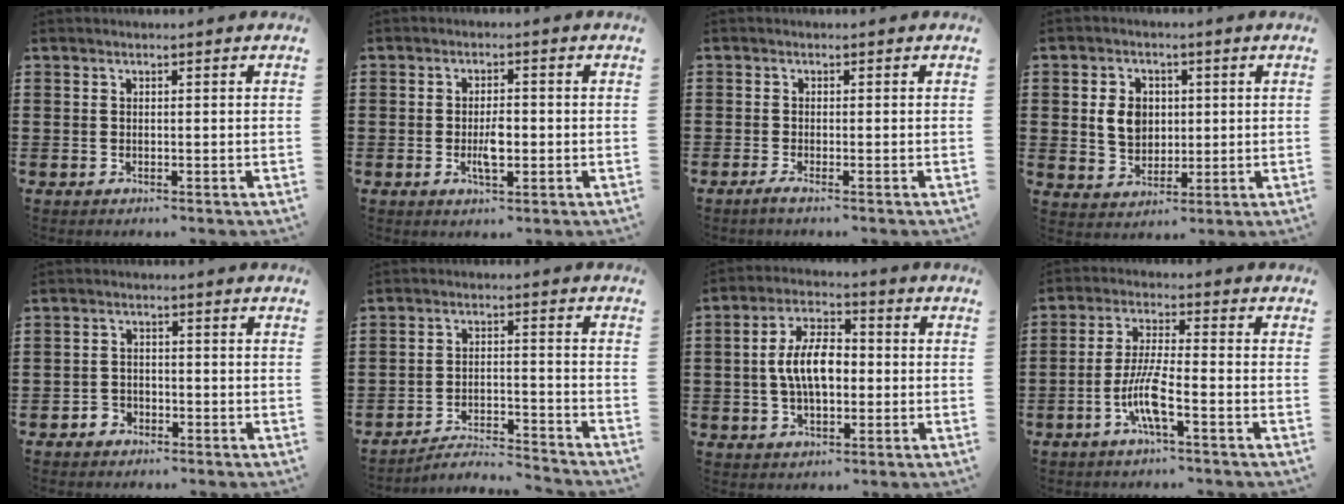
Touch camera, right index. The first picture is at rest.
{"total": 3.8, "force": [-0.8, 1.5, 3.4], "torque": [-0.069, 0.001, -0.015]}
{"total": 1.0, "force": [-0.8, -0.1, 0.5], "torque": [-0.010, -0.003, -0.015]}
{"total": 6.0, "force": [0.8, 4.8, 3.5], "torque": [-0.089, 0.012, 0.011]}
{"total": 2.0, "force": [-1.5, 1.4, 0.2], "torque": [-0.009, 0.003, -0.033]}
{"total": 4.3, "force": [-4.2, 0.1, 0.9], "torque": [-0.028, 0.000, -0.089]}
{"total": 8.3, "force": [-0.3, 4.3, 7.1], "torque": [-0.151, 0.008, -0.013]}
{"total": 7.4, "force": [-3.2, 1.0, 6.6], "torque": [-0.148, -0.011, -0.069]}